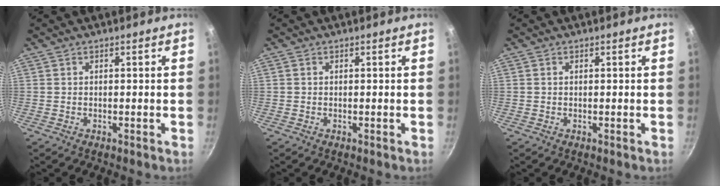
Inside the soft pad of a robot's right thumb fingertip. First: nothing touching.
{"total": 0.0}
{"total": 0.0}